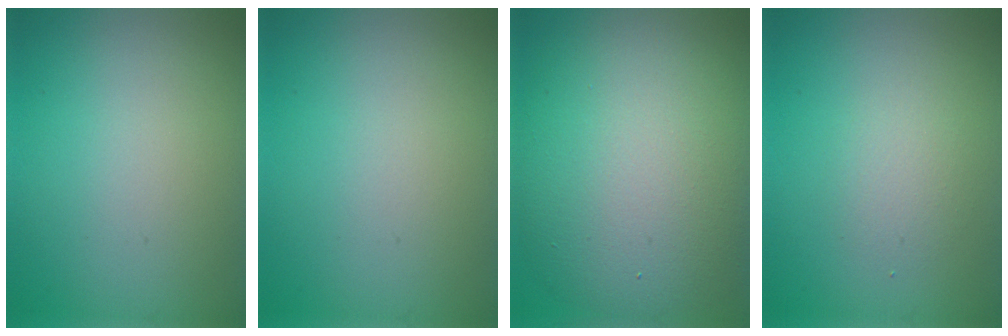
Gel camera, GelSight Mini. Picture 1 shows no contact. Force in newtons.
{"total": 0.0}
{"total": 12.8, "press": 12.8, "slide": 0.9}
{"total": 1.6, "press": 1.6, "slide": 0.1}